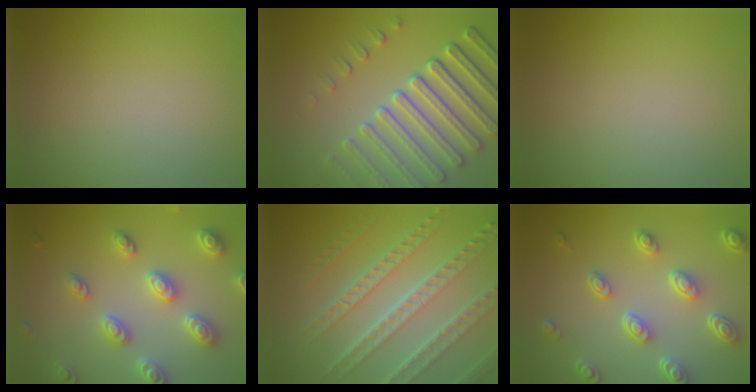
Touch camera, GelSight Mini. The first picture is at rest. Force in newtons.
{"total": 7.6, "press": 5.7, "slide": 5.1}
{"total": 0.0}
{"total": 5.0, "press": 4.9, "slide": 1.0}
{"total": 7.4, "press": 5.3, "slide": 5.3}
{"total": 5.3, "press": 4.0, "slide": 3.5}